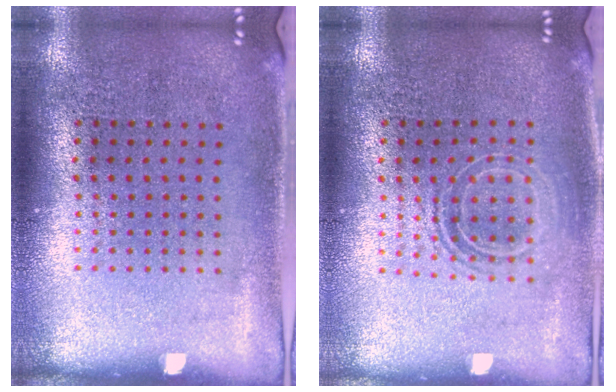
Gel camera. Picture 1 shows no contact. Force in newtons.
{"total": 1.5, "press": 1.2, "slide": 0.9}